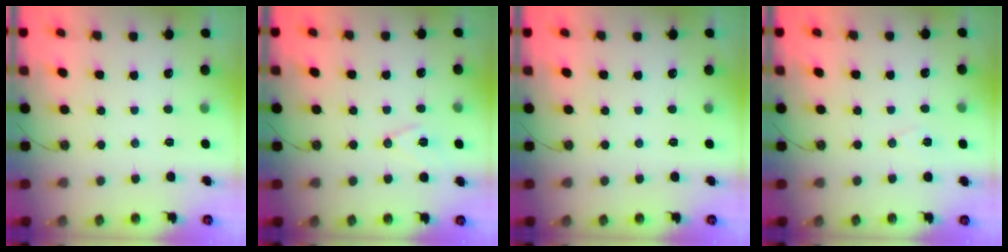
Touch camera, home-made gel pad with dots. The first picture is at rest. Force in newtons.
{"total": 8.6, "press": 7.8, "slide": 3.6}
{"total": 0.0}
{"total": 6.7, "press": 4.9, "slide": 4.4}